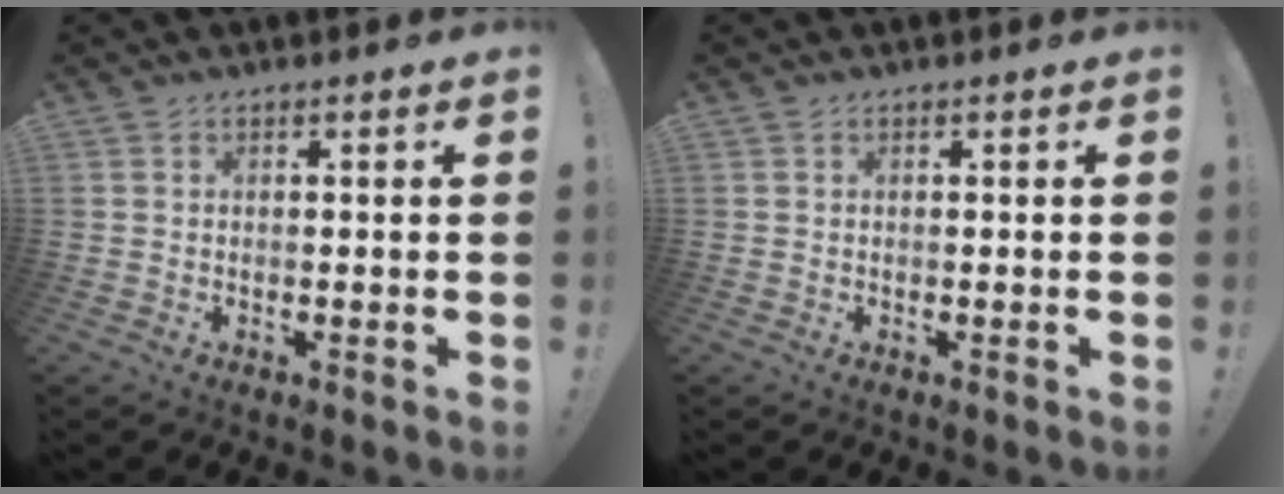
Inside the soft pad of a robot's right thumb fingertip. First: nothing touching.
{"total": 0.0}